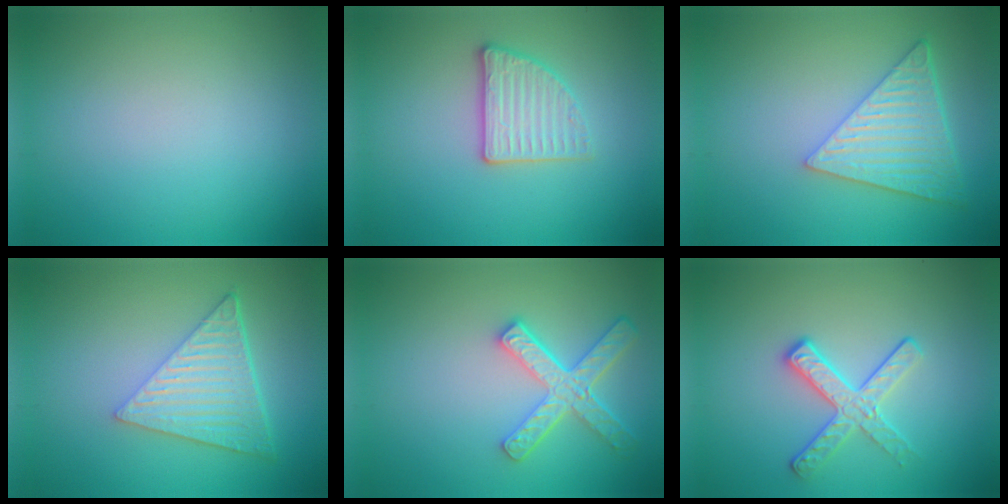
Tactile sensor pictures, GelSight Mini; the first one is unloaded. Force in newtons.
{"total": 2.9, "press": 2.7, "slide": 1.1}
{"total": 6.1, "press": 4.5, "slide": 4.2}
{"total": 6.4, "press": 4.4, "slide": 4.7}
{"total": 4.3, "press": 3.5, "slide": 2.5}
{"total": 2.8, "press": 2.6, "slide": 1.1}